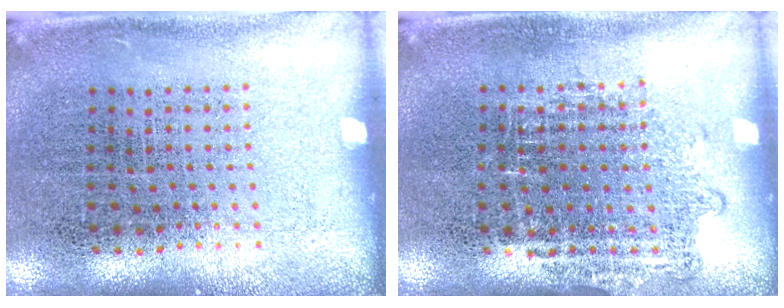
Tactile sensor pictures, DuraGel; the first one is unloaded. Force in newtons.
{"total": 1.0, "press": 0.9, "slide": 0.4}